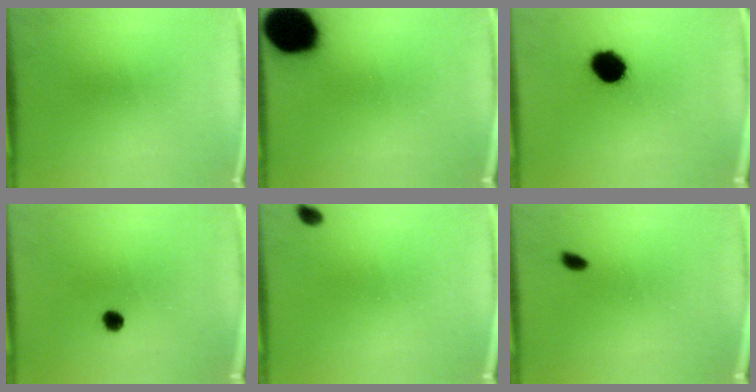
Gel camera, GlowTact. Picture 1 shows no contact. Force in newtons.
{"total": 17.9}
{"total": 10.0}
{"total": 2.3}
{"total": 1.3}
{"total": 1.5}